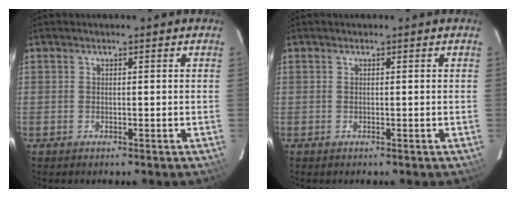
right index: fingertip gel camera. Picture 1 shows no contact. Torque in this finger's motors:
{"motor_torque": [0.00, 0.00, 0.01, 0.00]}